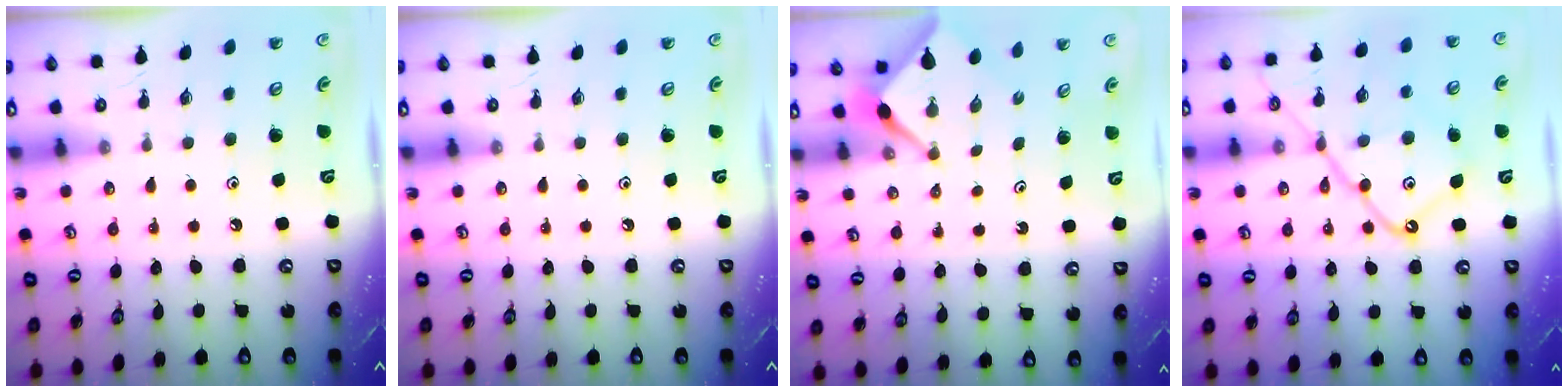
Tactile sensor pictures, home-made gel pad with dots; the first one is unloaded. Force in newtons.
{"total": 0.0}
{"total": 2.1, "press": 2.1, "slide": 0.3}
{"total": 17.4, "press": 17.3, "slide": 1.9}